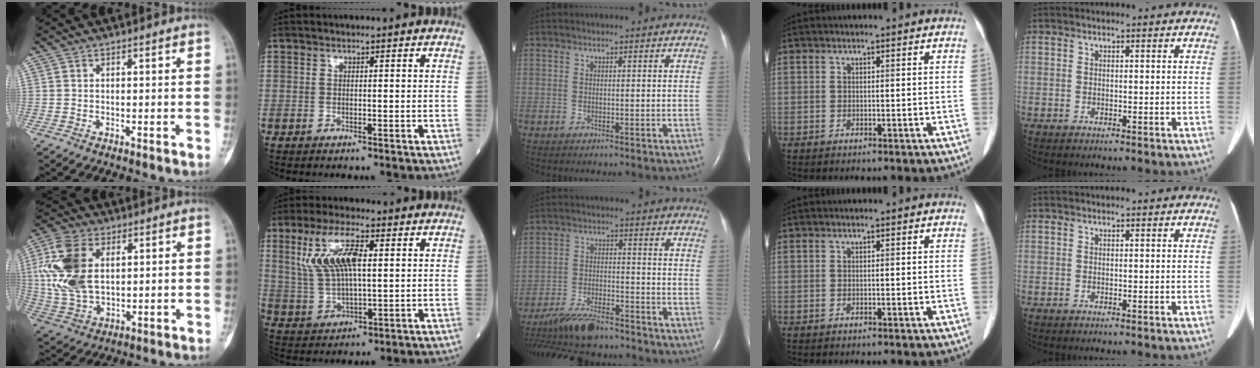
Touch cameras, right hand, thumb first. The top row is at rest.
{"thumb": {"total": 15.3, "force": [3.4, 9.3, 11.6], "torque": [-0.241, -0.004, 0.070]}, "index": {"total": 10.1, "force": [3.1, 3.0, 9.2], "torque": [-0.204, 0.014, 0.069]}, "middle": {"total": 12.5, "force": [-10.8, 2.7, 5.6], "torque": [-0.109, -0.014, -0.183]}}